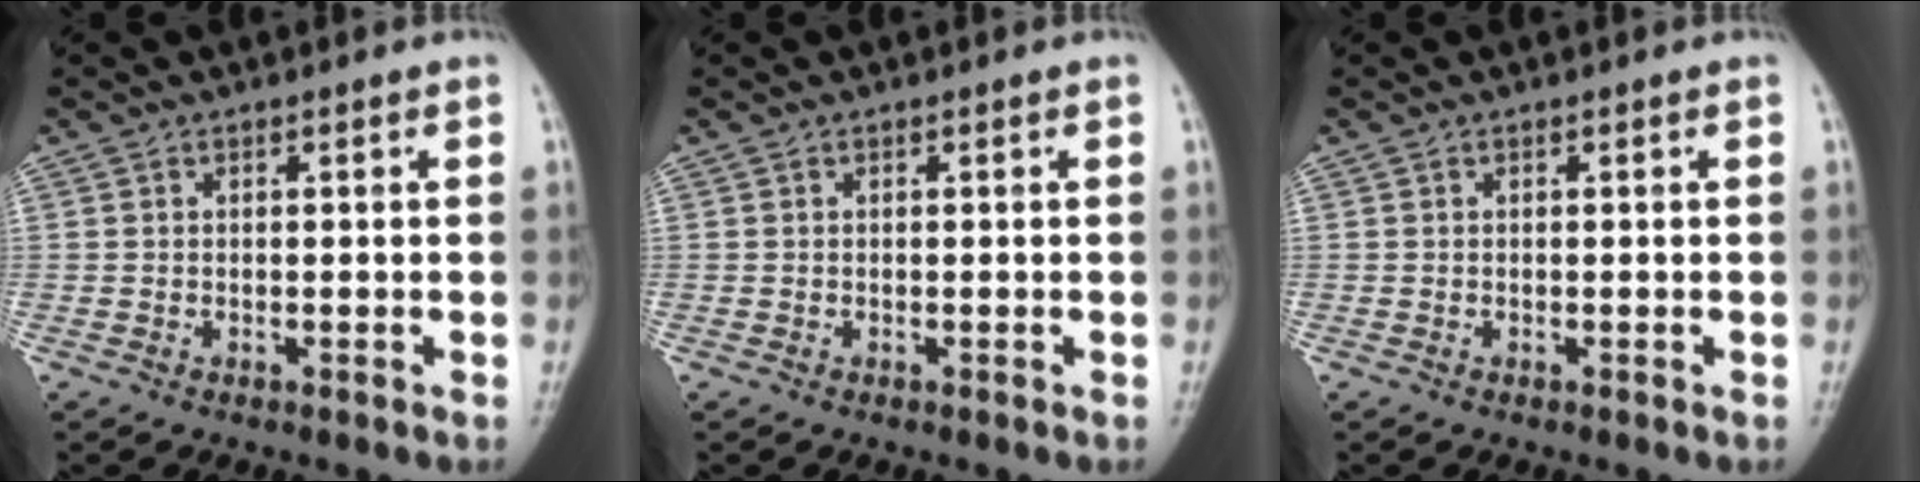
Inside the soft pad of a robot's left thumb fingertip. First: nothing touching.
{"total": 0.0}
{"total": 0.0}